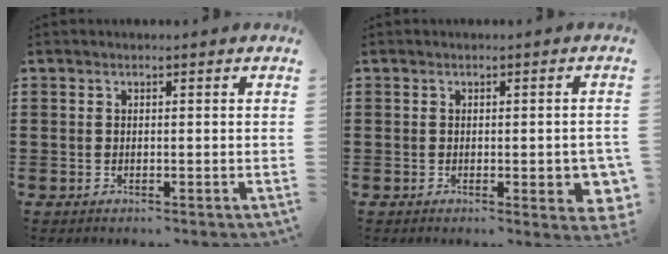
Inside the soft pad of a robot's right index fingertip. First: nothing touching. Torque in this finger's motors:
{"motor_torque": [0.26, 0.00, 0.19, 0.03]}